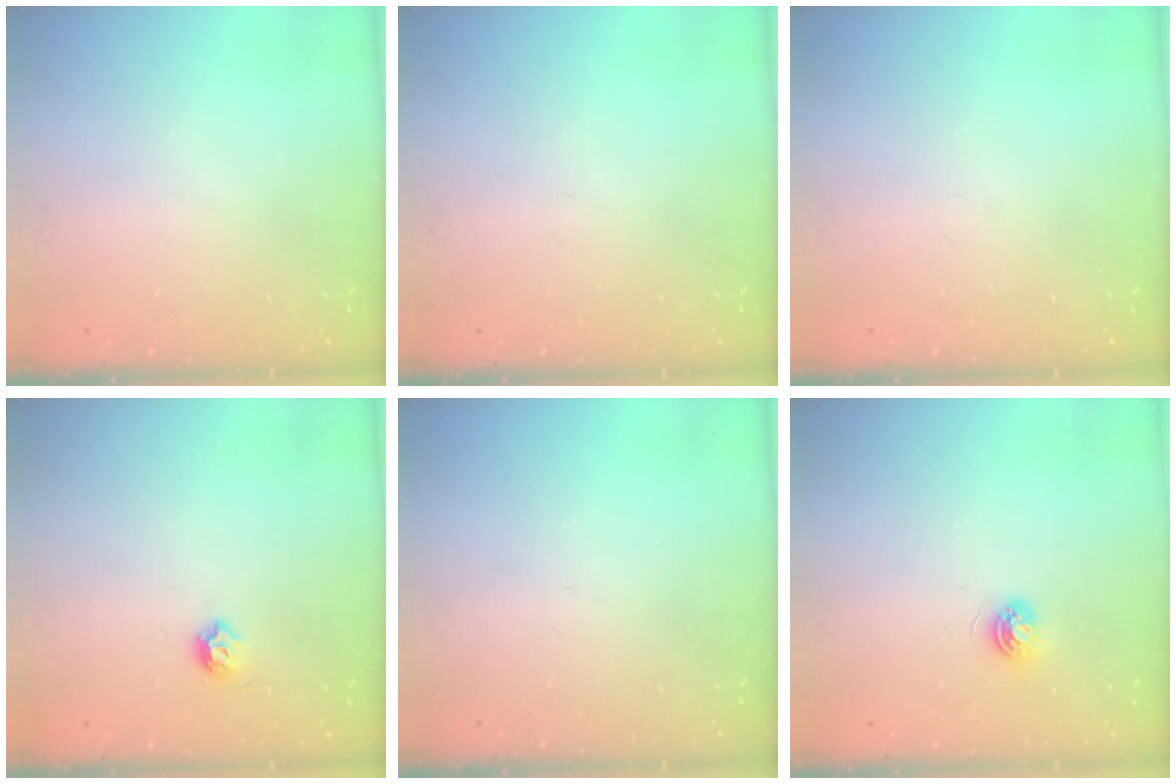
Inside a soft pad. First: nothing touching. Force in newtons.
{"total": 0.0}
{"total": 0.0}
{"total": 5.0, "press": 4.9, "slide": 0.8}
{"total": 0.0}
{"total": 4.9, "press": 4.8, "slide": 0.6}